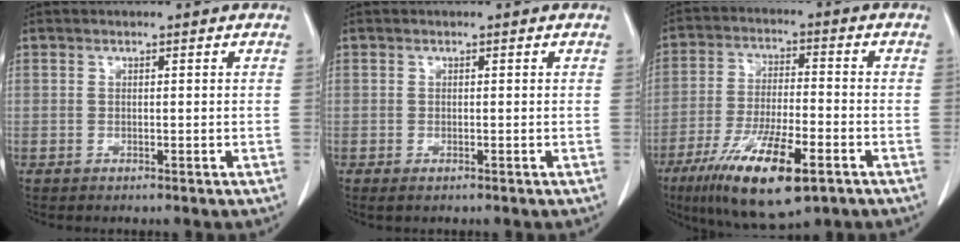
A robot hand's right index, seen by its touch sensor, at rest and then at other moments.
{"total": 0.7, "force": [-0.4, 0.3, 0.5], "torque": [-0.009, -0.002, -0.005]}
{"total": 15.0, "force": [-8.1, 3.4, 12.2], "torque": [-0.231, -0.027, -0.136]}